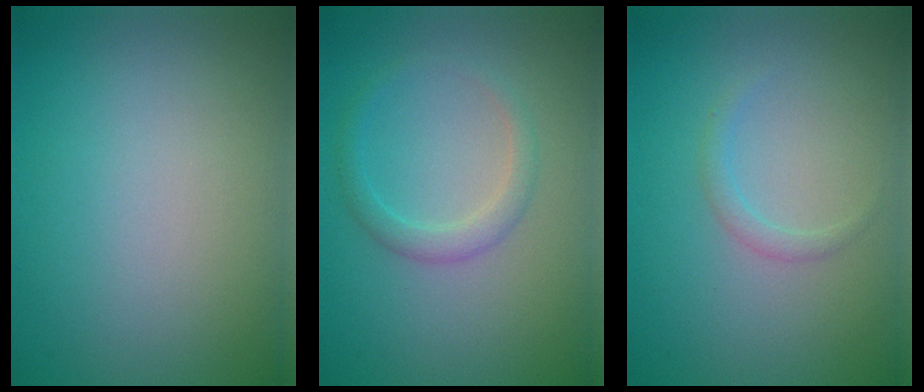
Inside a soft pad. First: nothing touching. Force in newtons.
{"total": 1.8, "press": 1.8, "slide": 0.1}
{"total": 1.0, "press": 1.0, "slide": 0.1}